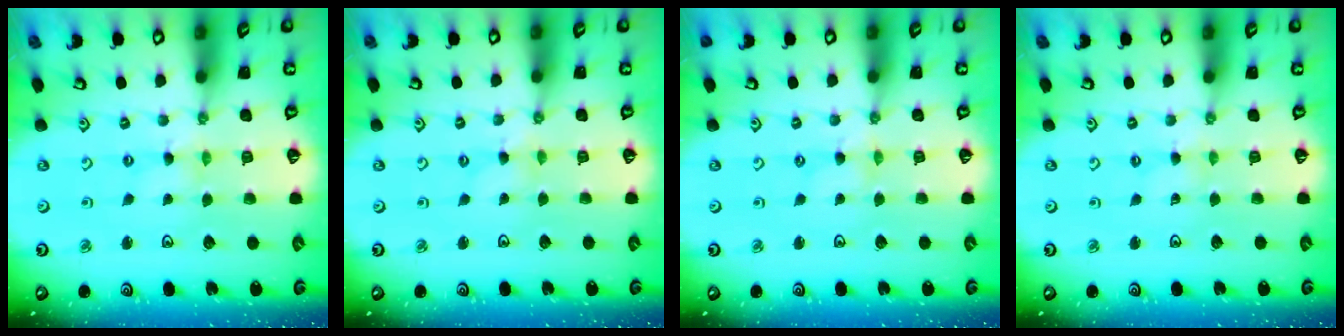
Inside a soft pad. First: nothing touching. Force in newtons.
{"total": 0.0}
{"total": 1.5, "press": 1.5, "slide": 0.2}
{"total": 0.5, "press": 0.5, "slide": 0.1}